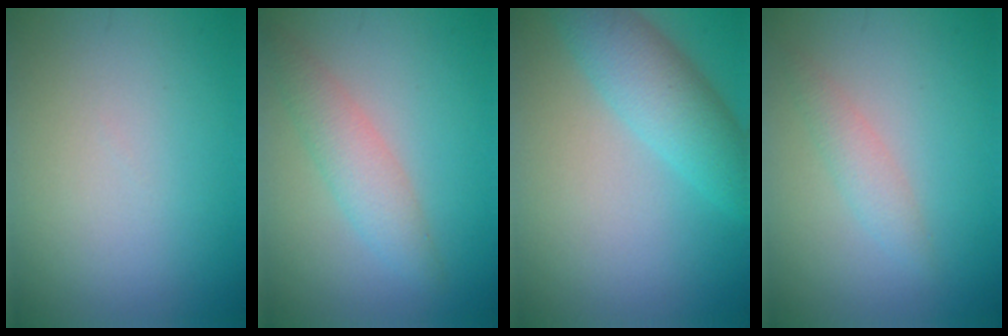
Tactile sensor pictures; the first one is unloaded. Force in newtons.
{"total": 2.9, "press": 2.9, "slide": 0.1}
{"total": 5.1, "press": 5.1, "slide": 0.2}
{"total": 1.6, "press": 1.6, "slide": 0.1}